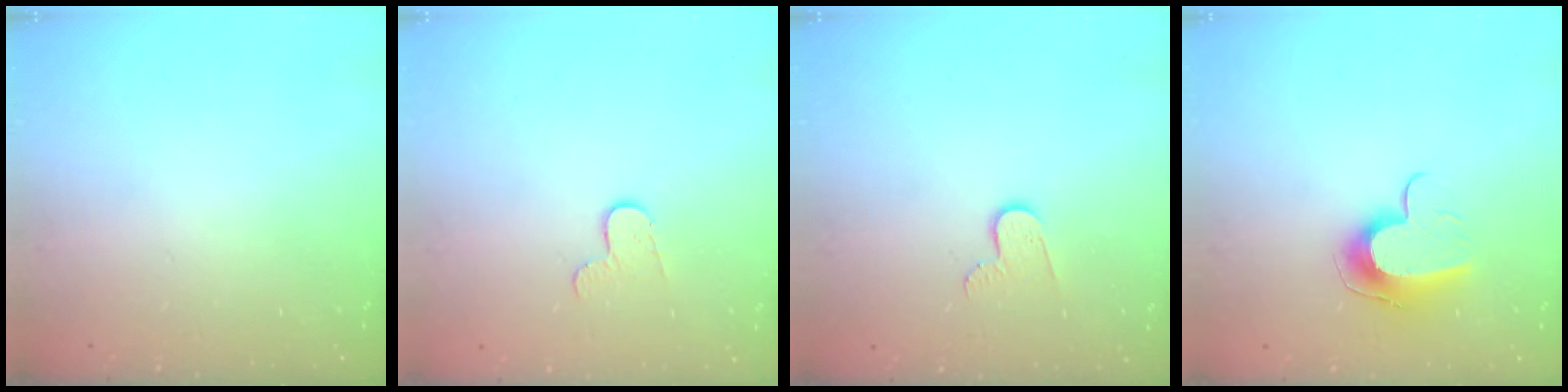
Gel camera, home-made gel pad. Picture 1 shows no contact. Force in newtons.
{"total": 5.7, "press": 5.7, "slide": 0.5}
{"total": 7.0, "press": 7.0, "slide": 0.5}
{"total": 10.3, "press": 10.3, "slide": 0.4}